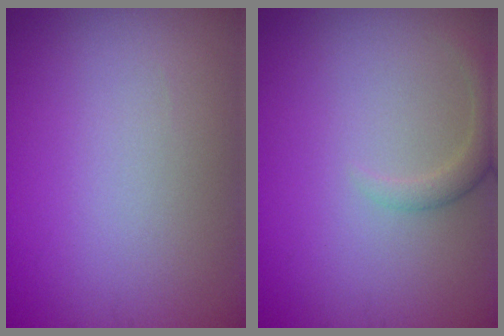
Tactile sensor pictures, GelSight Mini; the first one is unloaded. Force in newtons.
{"total": 1.9, "press": 1.9, "slide": 0.2}